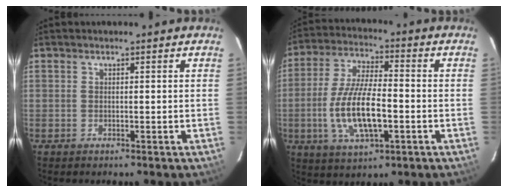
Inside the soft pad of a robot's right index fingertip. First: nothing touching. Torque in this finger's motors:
{"motor_torque": [1.13, -0.76, 0.78, 0.21]}